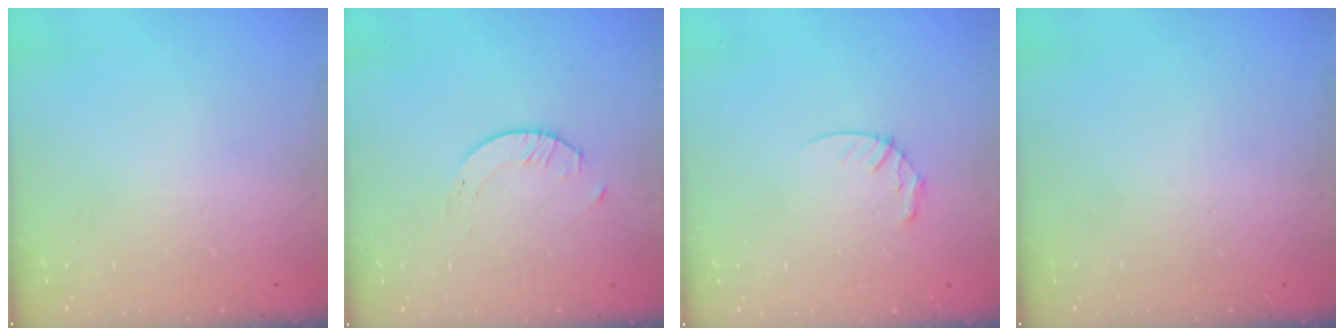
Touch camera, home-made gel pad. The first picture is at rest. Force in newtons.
{"total": 1.7, "press": 1.7, "slide": 0.2}
{"total": 4.7, "press": 4.7, "slide": 0.4}
{"total": 0.0}